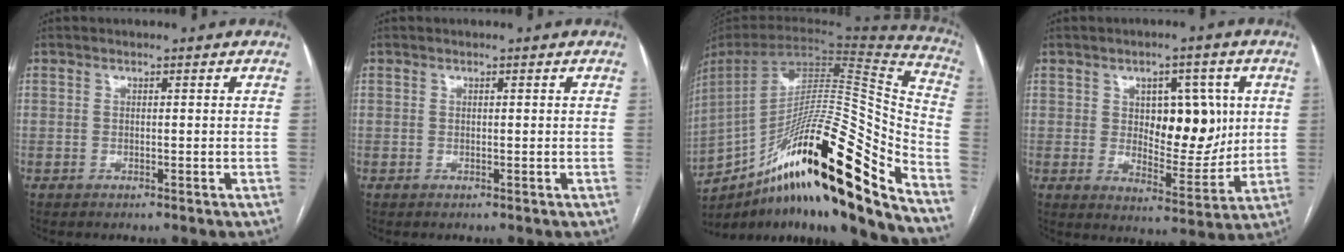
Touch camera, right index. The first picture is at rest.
{"total": 0.0}
{"total": 31.7, "force": [-19.9, 3.0, 24.4], "torque": [-0.362, -0.013, -0.328]}
{"total": 10.5, "force": [2.2, 5.4, 8.7], "torque": [-0.115, 0.008, 0.044]}